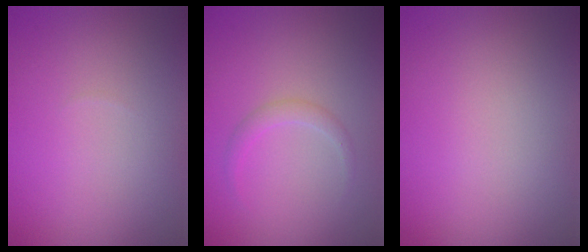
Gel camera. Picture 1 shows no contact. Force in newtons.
{"total": 1.2, "press": 1.2, "slide": 0.0}
{"total": 0.0}